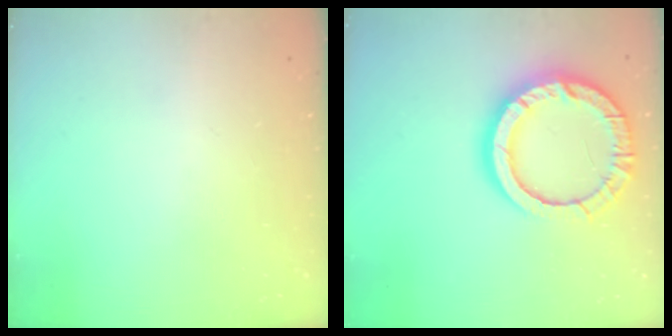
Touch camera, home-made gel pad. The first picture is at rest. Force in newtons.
{"total": 16.6, "press": 16.5, "slide": 1.4}